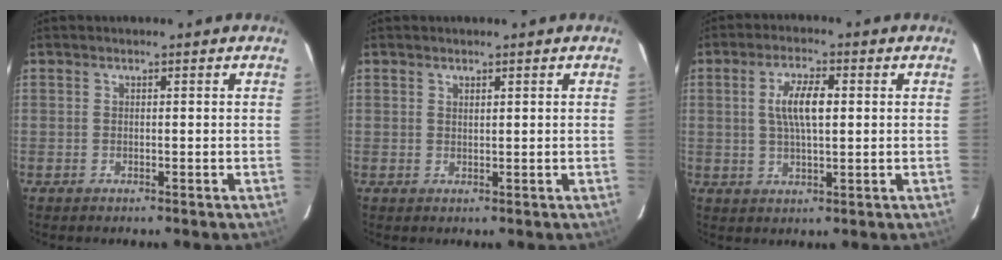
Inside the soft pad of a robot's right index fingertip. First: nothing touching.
{"total": 0.7, "force": [0.6, 0.2, 0.3], "torque": [-0.006, 0.001, 0.011]}
{"total": 6.7, "force": [1.1, 2.2, 6.2], "torque": [-0.118, 0.007, 0.023]}